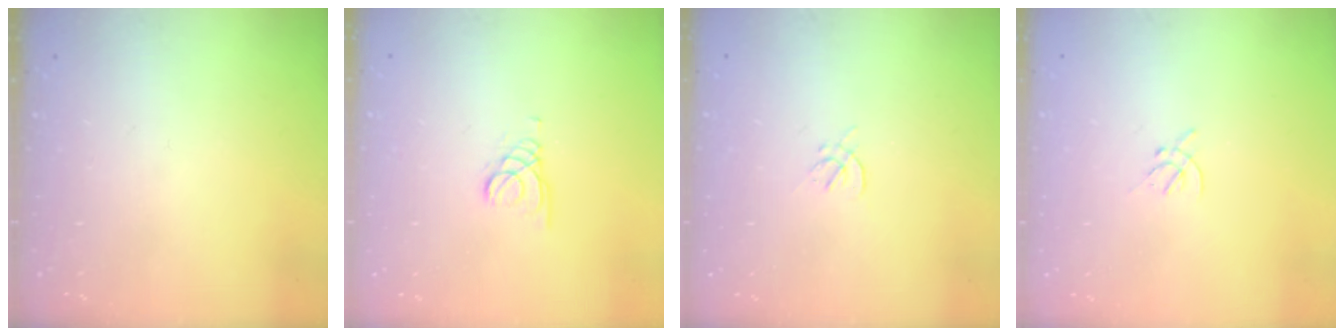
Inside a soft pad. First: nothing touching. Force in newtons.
{"total": 1.5, "press": 1.5, "slide": 0.1}
{"total": 1.6, "press": 1.5, "slide": 0.6}
{"total": 1.4, "press": 1.3, "slide": 0.5}